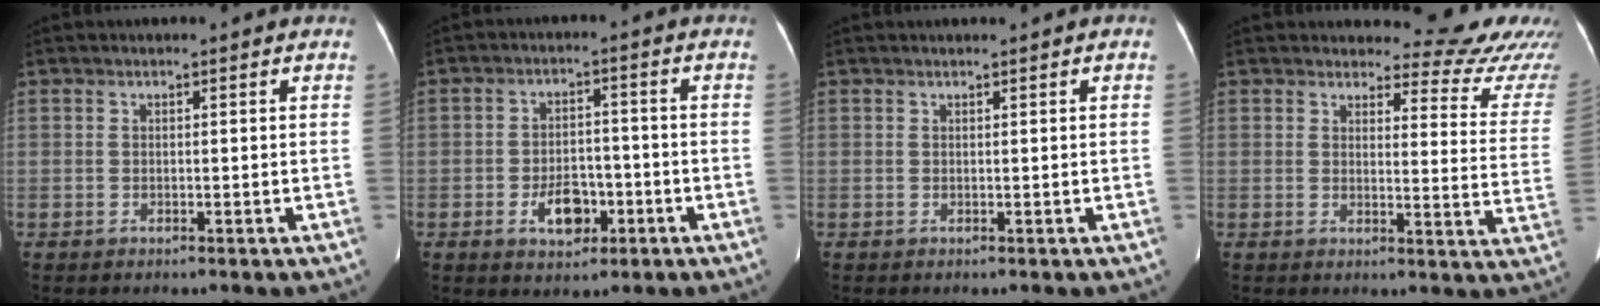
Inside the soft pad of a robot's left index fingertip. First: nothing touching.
{"total": 5.9, "force": [-2.6, 3.5, 4.0], "torque": [-0.070, 0.006, -0.037]}
{"total": 0.0}
{"total": 13.7, "force": [13.4, 2.6, 1.0], "torque": [0.026, -0.094, 0.115]}